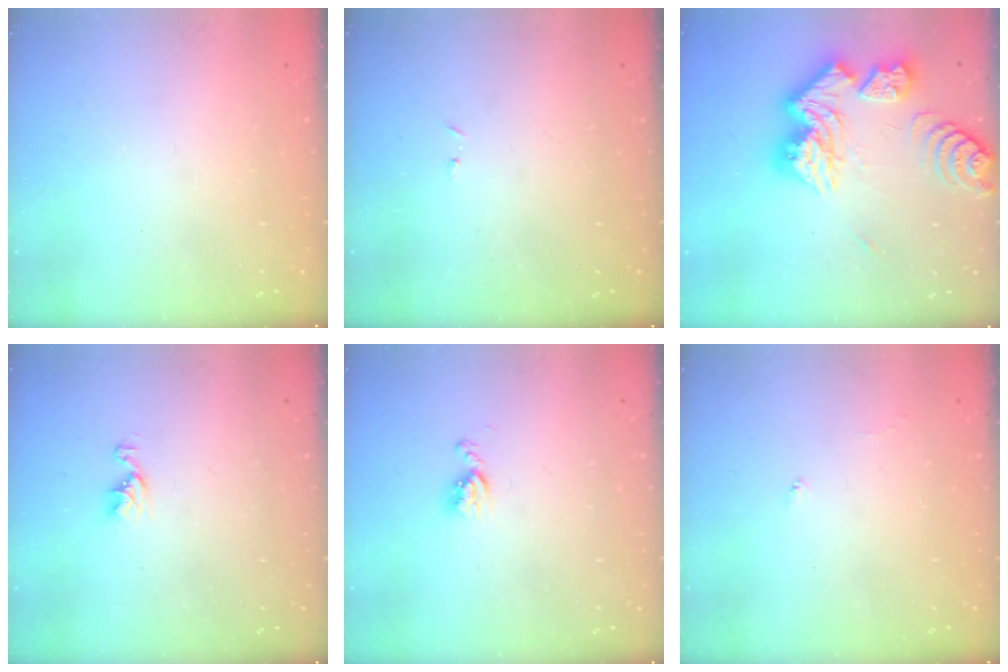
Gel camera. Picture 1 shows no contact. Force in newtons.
{"total": 2.9, "press": 2.9, "slide": 0.4}
{"total": 22.6, "press": 22.5, "slide": 2.2}
{"total": 5.2, "press": 5.2, "slide": 0.4}
{"total": 5.2, "press": 5.2, "slide": 0.8}
{"total": 3.7, "press": 3.7, "slide": 0.5}